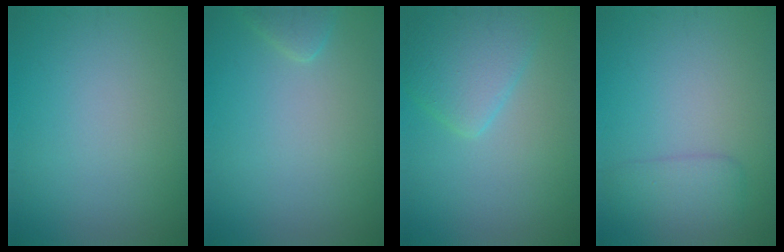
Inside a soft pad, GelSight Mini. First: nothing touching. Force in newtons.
{"total": 1.3, "press": 1.3, "slide": 0.1}
{"total": 4.0, "press": 4.0, "slide": 0.2}
{"total": 2.6, "press": 2.6, "slide": 0.0}